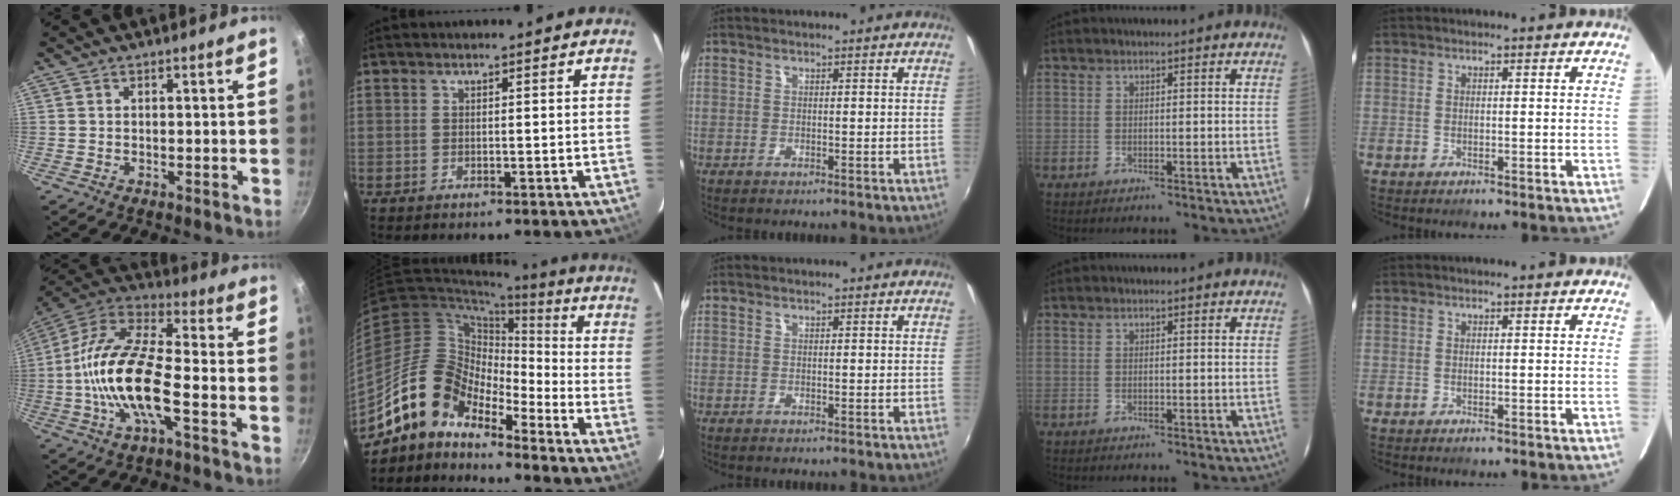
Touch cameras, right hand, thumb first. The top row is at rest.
{"thumb": {"total": 18.2, "force": [-4.4, 6.9, 16.3], "torque": [-0.310, 0.041, -0.105]}, "index": {"total": 12.9, "force": [-10.7, 5.4, 4.8], "torque": [-0.081, 0.022, -0.213]}}